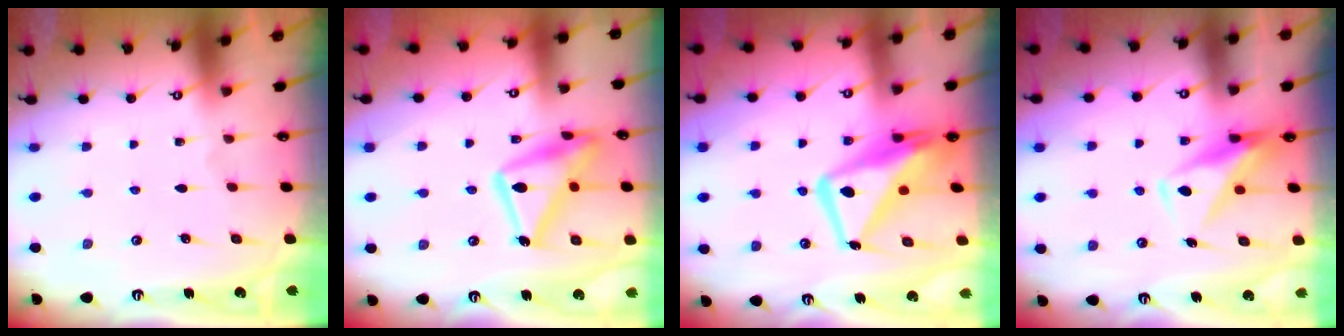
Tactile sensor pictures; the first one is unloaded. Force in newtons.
{"total": 18.6, "press": 18.5, "slide": 1.4}
{"total": 15.0, "press": 14.9, "slide": 1.9}
{"total": 9.5, "press": 9.5, "slide": 0.9}